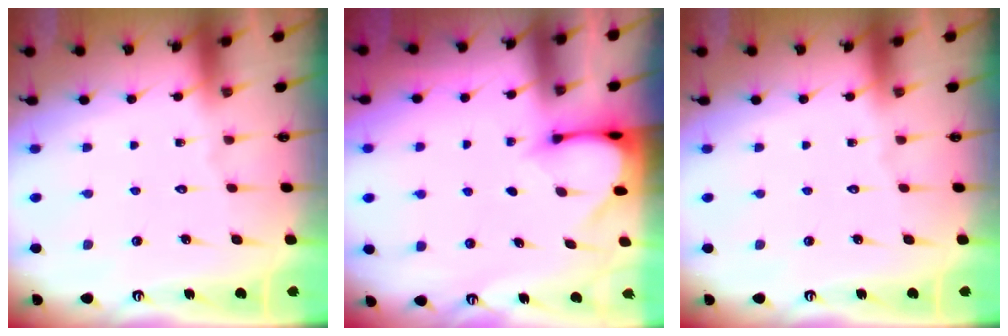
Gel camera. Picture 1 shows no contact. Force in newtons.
{"total": 3.3, "press": 3.3, "slide": 0.3}
{"total": 0.0}